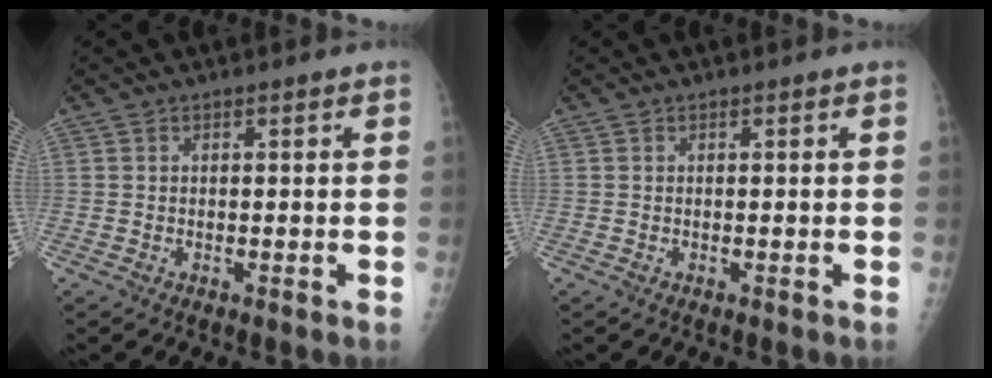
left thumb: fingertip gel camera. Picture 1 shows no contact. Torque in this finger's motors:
{"motor_torque": [0.00, 0.00, 0.00, 0.00, 0.00]}